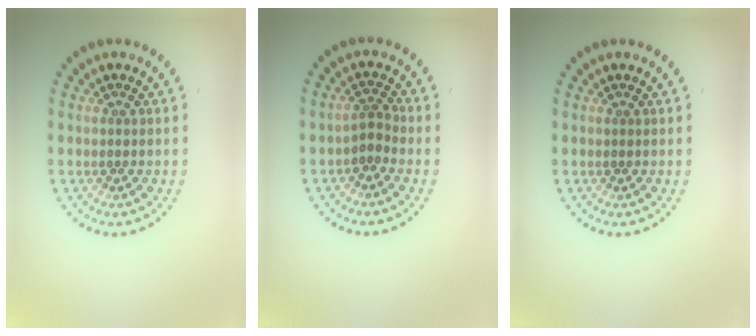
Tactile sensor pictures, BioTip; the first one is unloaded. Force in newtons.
{"total": 1.7, "press": 1.2, "slide": 1.3}
{"total": 0.0}